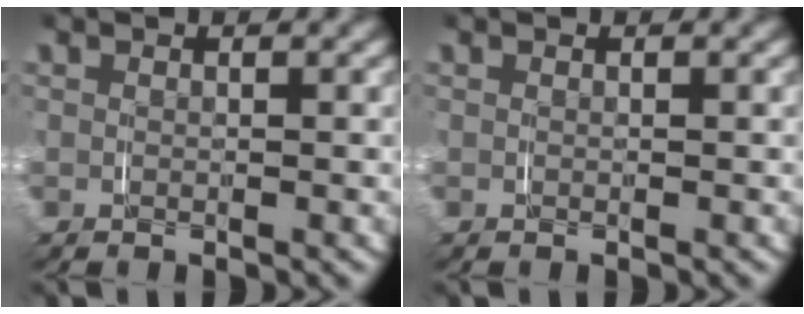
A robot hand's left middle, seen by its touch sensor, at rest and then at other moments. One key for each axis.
{"total": 0.0}